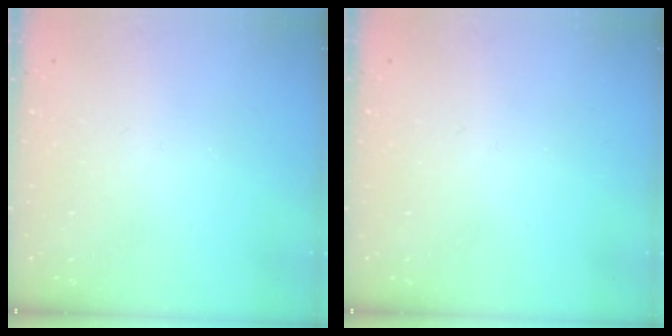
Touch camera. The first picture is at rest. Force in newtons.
{"total": 0.0}